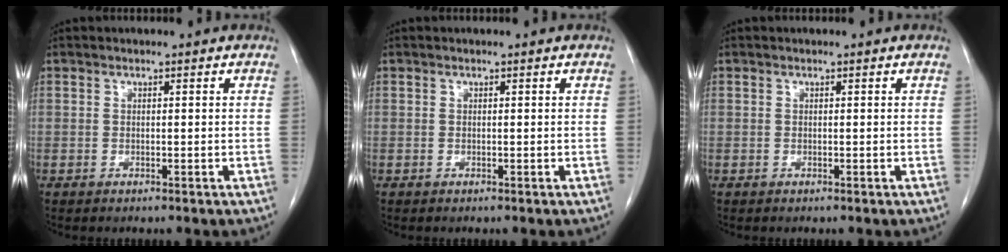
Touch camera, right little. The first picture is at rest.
{"total": 0.0}
{"total": 0.0}